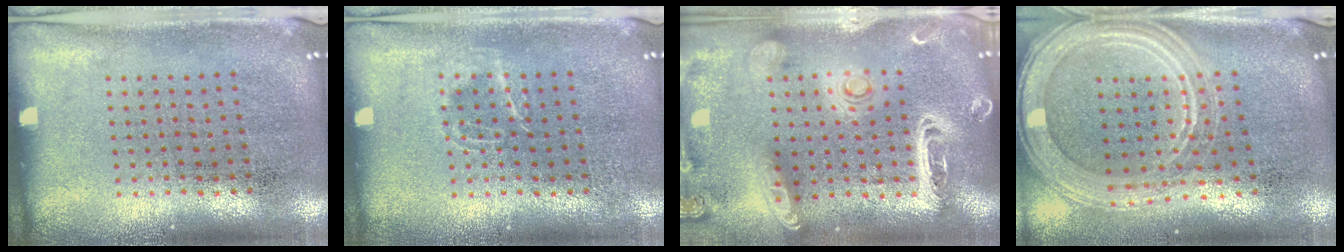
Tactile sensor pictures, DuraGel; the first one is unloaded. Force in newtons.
{"total": 1.1, "press": 1.0, "slide": 0.3}
{"total": 3.0, "press": 2.5, "slide": 1.5}
{"total": 2.3, "press": 2.0, "slide": 1.0}